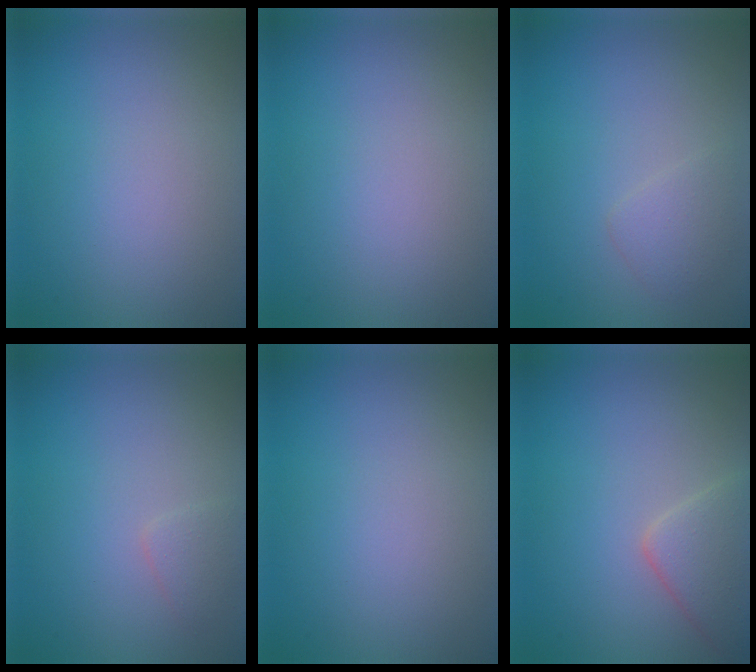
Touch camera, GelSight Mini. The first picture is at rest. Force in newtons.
{"total": 0.0}
{"total": 1.6, "press": 1.6, "slide": 0.1}
{"total": 1.1, "press": 1.1, "slide": 0.1}
{"total": 0.0}
{"total": 3.3, "press": 3.3, "slide": 0.1}